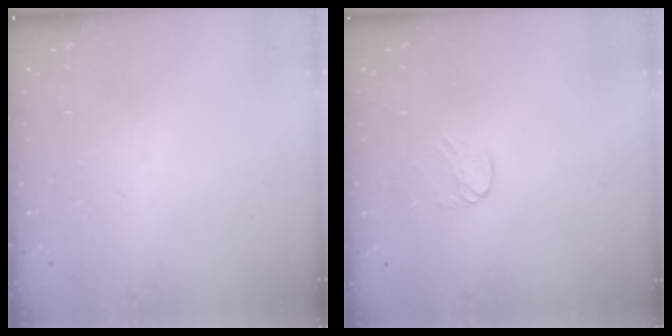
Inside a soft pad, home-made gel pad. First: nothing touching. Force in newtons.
{"total": 4.0, "press": 4.0, "slide": 0.4}